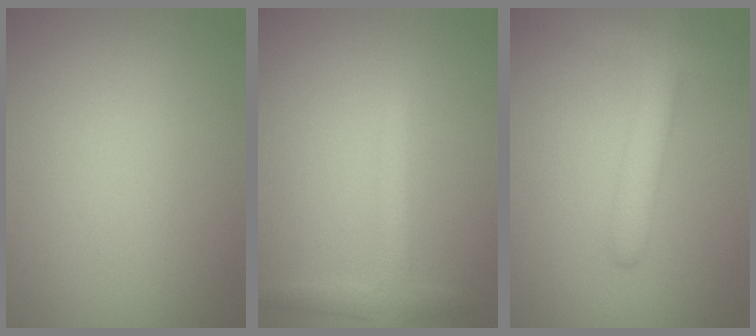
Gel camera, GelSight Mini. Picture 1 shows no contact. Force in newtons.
{"total": 2.3, "press": 2.3, "slide": 0.1}
{"total": 3.9, "press": 3.9, "slide": 0.2}